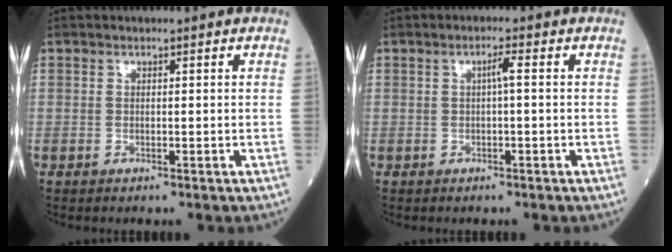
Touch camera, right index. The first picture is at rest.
{"total": 1.6, "force": [0.1, 0.1, 1.6], "torque": [-0.025, 0.004, 0.001]}